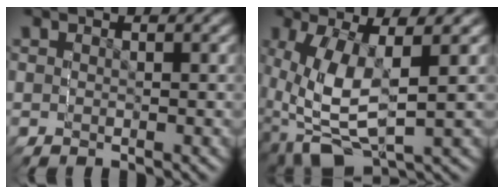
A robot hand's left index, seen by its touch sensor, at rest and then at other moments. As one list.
[{"total": 12.4, "force": [-2.7, 8.7, 8.4], "torque": [-0.173, -0.041, -0.017]}]